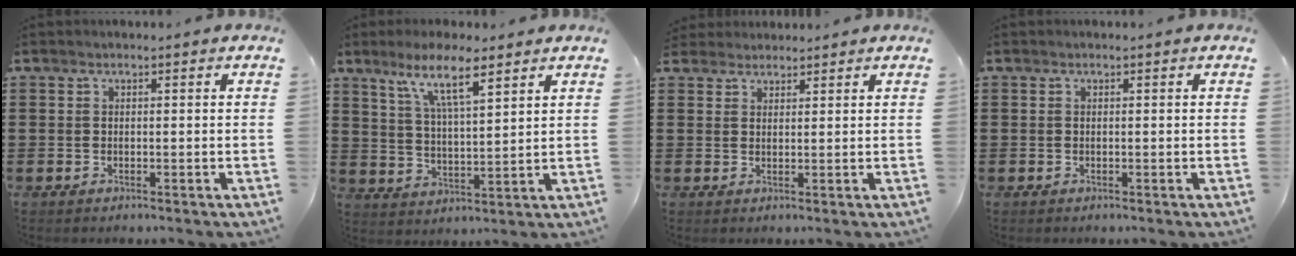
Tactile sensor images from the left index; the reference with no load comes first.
{"total": 8.8, "force": [6.0, 1.8, 6.3], "torque": [-0.120, -0.017, 0.101]}
{"total": 2.0, "force": [1.9, 0.6, -0.1], "torque": [-0.004, 0.004, 0.038]}
{"total": 0.0}